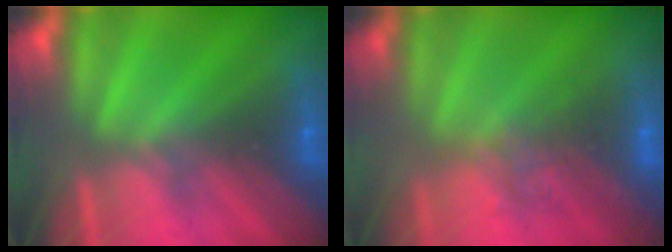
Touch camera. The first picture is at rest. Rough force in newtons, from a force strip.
{"total": 2.8}